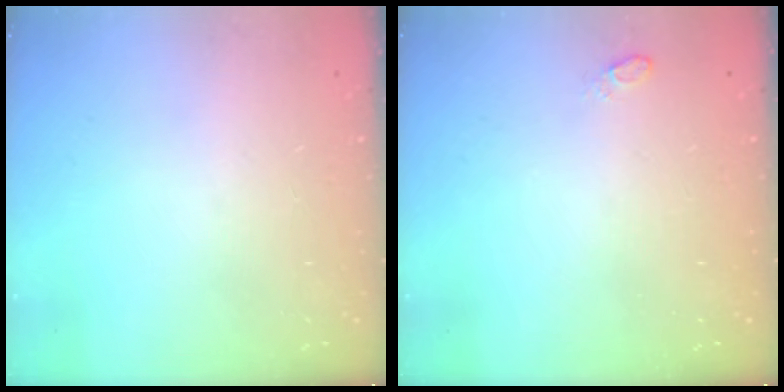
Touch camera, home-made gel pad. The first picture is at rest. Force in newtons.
{"total": 4.0, "press": 3.7, "slide": 1.5}